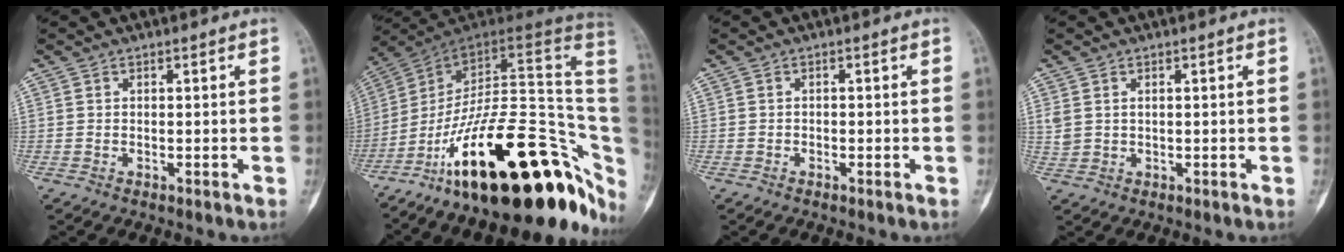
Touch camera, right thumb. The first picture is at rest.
{"total": 32.9, "force": [-12.9, 13.0, 27.4], "torque": [-0.277, 0.083, -0.200]}
{"total": 0.5, "force": [-0.3, 0.4, 0.1], "torque": [0.000, 0.002, -0.009]}
{"total": 2.6, "force": [0.7, 1.8, 1.7], "torque": [-0.045, 0.004, 0.020]}